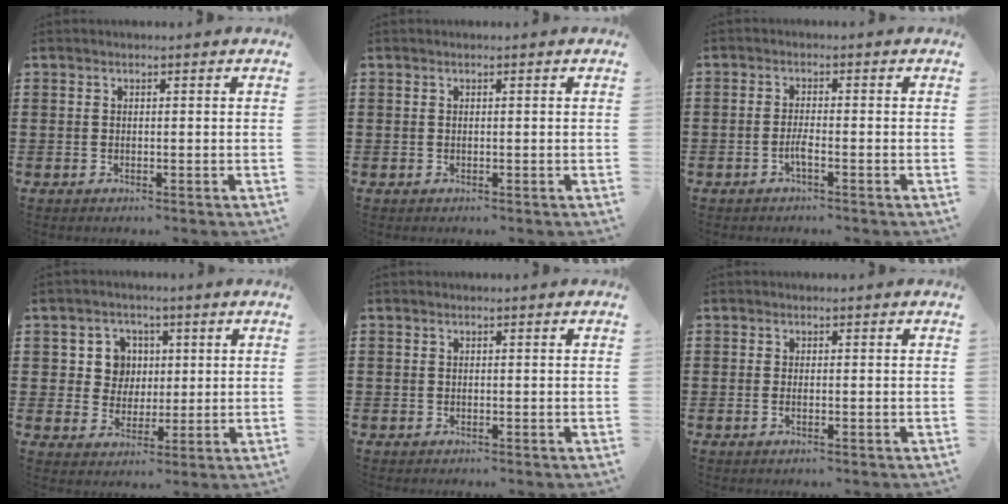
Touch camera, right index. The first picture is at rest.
{"total": 0.0}
{"total": 2.1, "force": [-1.2, 0.1, 1.7], "torque": [-0.039, -0.005, -0.023]}
{"total": 6.0, "force": [1.3, 5.5, 2.1], "torque": [-0.059, 0.016, 0.020]}
{"total": 0.0}
{"total": 0.7, "force": [-0.2, 0.0, 0.6], "torque": [-0.011, -0.004, -0.004]}